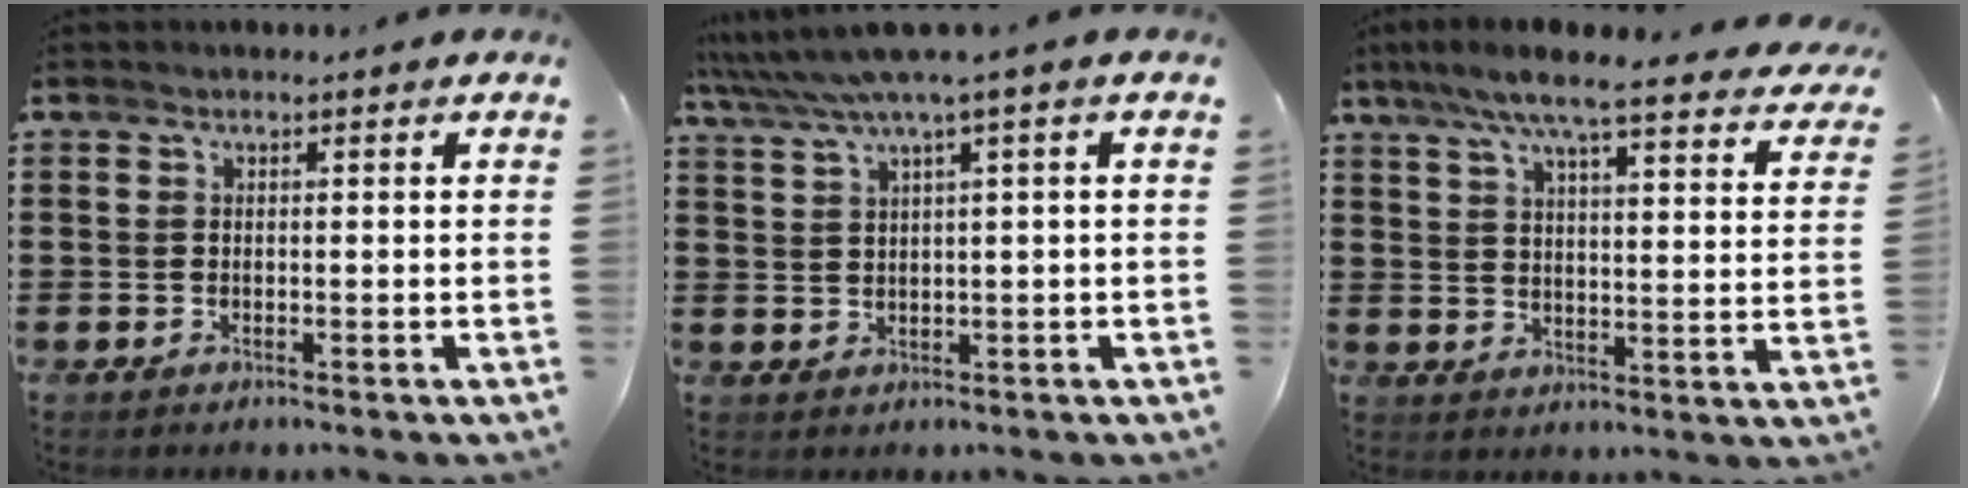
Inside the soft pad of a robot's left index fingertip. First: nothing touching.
{"total": 4.2, "force": [2.2, -0.2, 3.6], "torque": [-0.075, -0.009, 0.035]}
{"total": 7.5, "force": [6.4, 0.3, 3.9], "torque": [-0.092, -0.033, 0.107]}